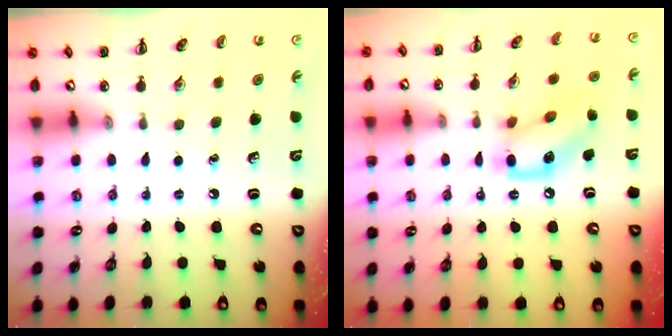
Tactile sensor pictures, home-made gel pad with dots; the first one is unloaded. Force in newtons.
{"total": 12.7, "press": 12.6, "slide": 0.8}